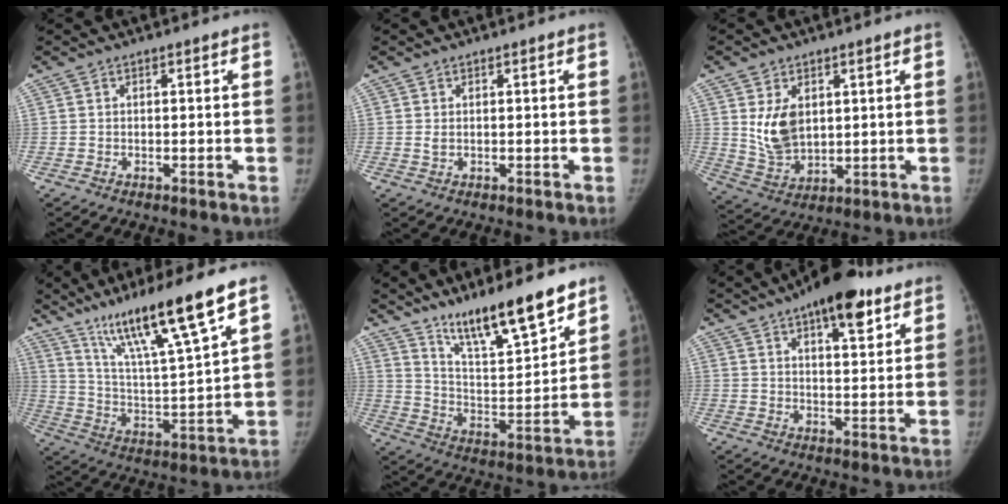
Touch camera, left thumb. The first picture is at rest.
{"total": 0.9, "force": [0.3, 0.4, 0.7], "torque": [-0.016, 0.002, 0.010]}
{"total": 8.7, "force": [2.3, 5.8, 6.1], "torque": [-0.093, -0.020, 0.061]}
{"total": 19.1, "force": [12.8, 1.3, 14.1], "torque": [-0.230, -0.057, 0.228]}
{"total": 17.2, "force": [13.0, 3.4, 10.8], "torque": [-0.145, -0.083, 0.227]}
{"total": 13.5, "force": [8.2, 5.2, 9.4], "torque": [-0.105, -0.028, 0.117]}